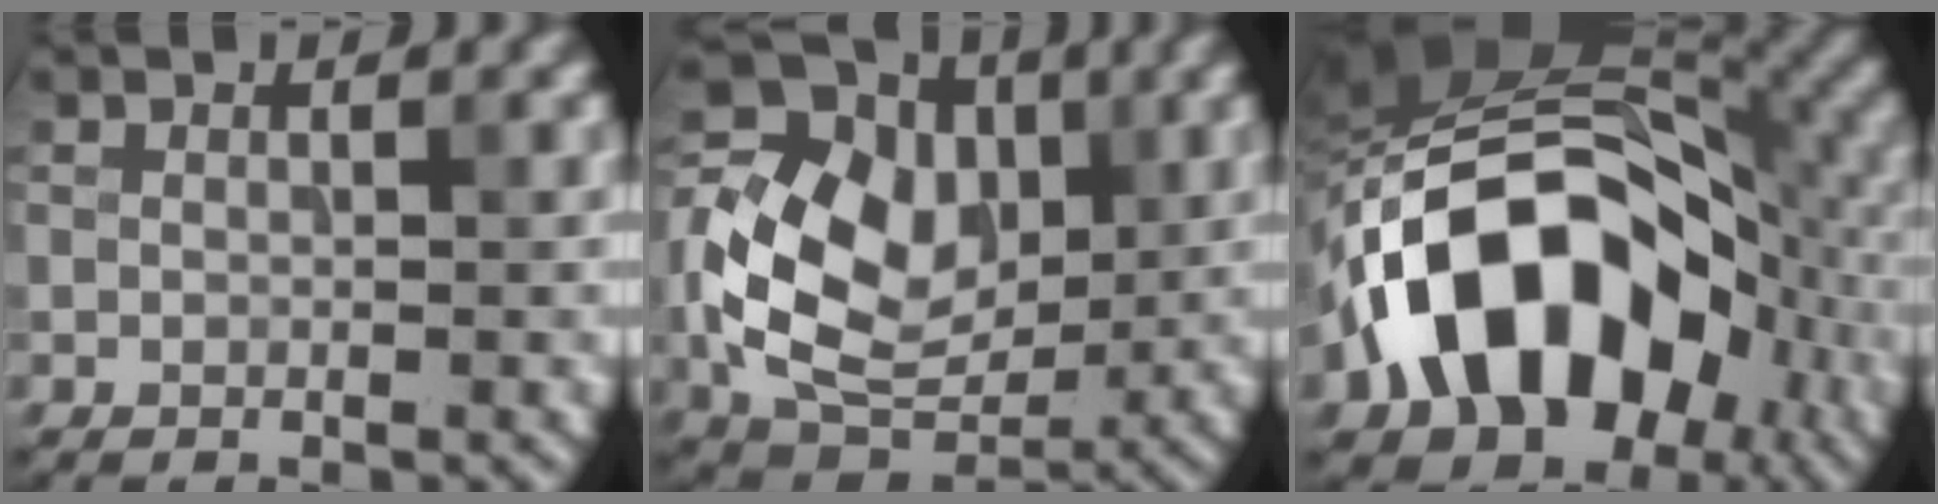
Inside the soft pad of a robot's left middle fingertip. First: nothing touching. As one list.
[{"total": 13.4, "force": [-0.2, 10.2, 8.6], "torque": [-0.170, 0.014, -0.006]}, {"total": 14.9, "force": [-5.1, 9.9, 9.9], "torque": [-0.150, 0.017, -0.103]}]